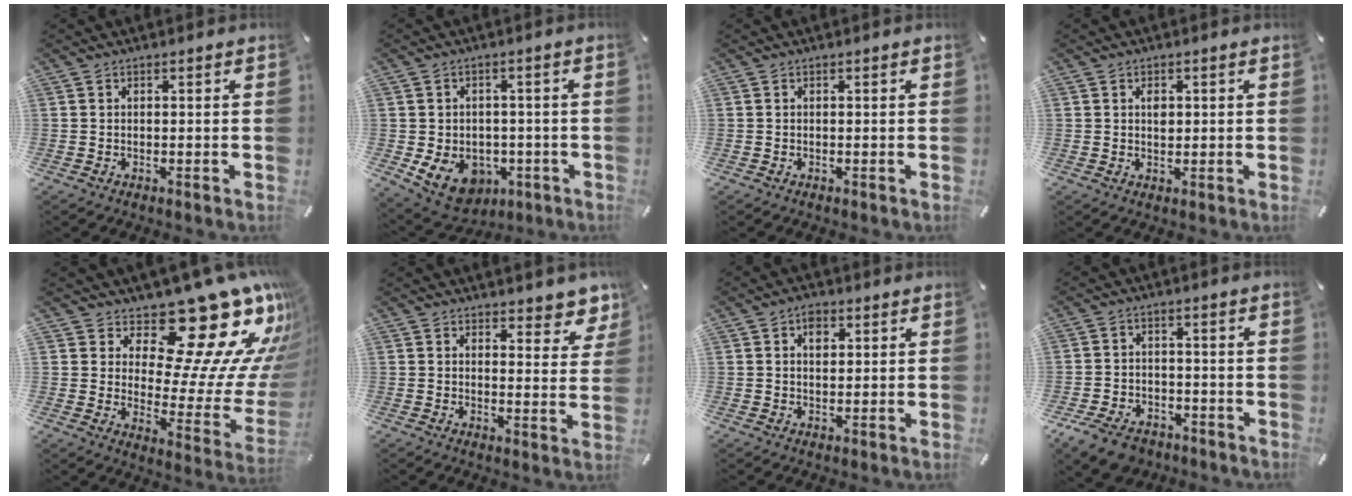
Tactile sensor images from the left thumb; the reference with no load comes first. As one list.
[{"total": 9.7, "force": [-3.3, 7.8, 4.9], "torque": [-0.087, 0.013, -0.054]}, {"total": 0.0}, {"total": 1.8, "force": [0.4, 1.2, 1.3], "torque": [-0.020, 0.000, 0.004]}, {"total": 23.7, "force": [15.8, 8.6, 15.3], "torque": [-0.188, -0.141, 0.264]}, {"total": 4.9, "force": [4.3, 2.1, 1.0], "torque": [0.005, -0.038, 0.075]}, {"total": 3.2, "force": [1.1, 2.2, 2.1], "torque": [-0.023, -0.002, 0.013]}, {"total": 7.7, "force": [-5.3, 4.6, 3.1], "torque": [-0.071, 0.024, -0.101]}]